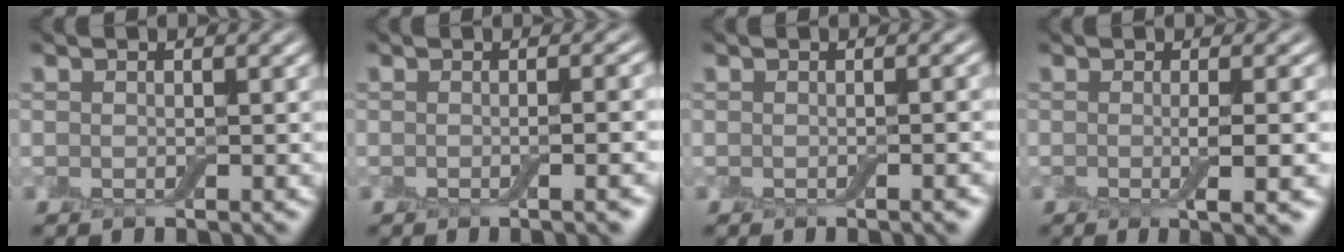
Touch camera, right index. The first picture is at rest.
{"total": 4.3, "force": [-0.5, 1.8, 3.8], "torque": [-0.013, 0.008, -0.007]}
{"total": 2.2, "force": [-0.4, 0.8, 2.0], "torque": [-0.007, 0.003, -0.002]}
{"total": 4.3, "force": [-0.5, 1.0, 4.2], "torque": [-0.055, -0.005, -0.007]}